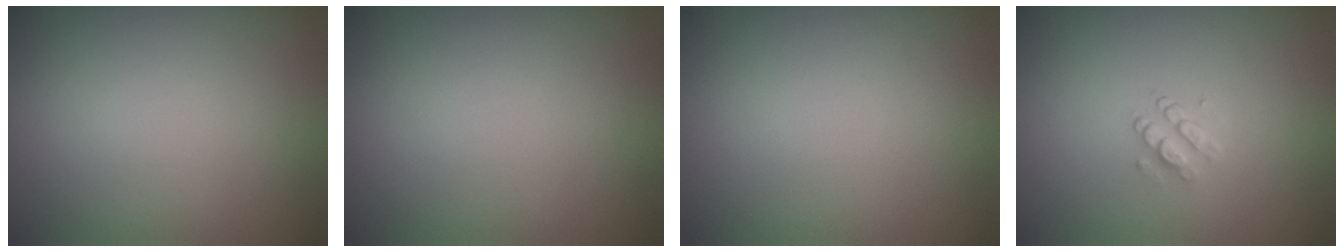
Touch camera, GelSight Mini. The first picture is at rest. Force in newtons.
{"total": 0.0}
{"total": 0.0}
{"total": 1.4, "press": 1.0, "slide": 1.0}